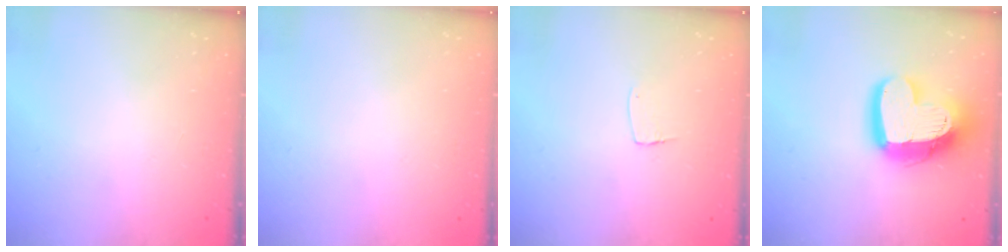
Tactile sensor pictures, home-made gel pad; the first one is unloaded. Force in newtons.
{"total": 0.0}
{"total": 5.4, "press": 5.4, "slide": 0.3}
{"total": 18.8, "press": 18.7, "slide": 1.8}